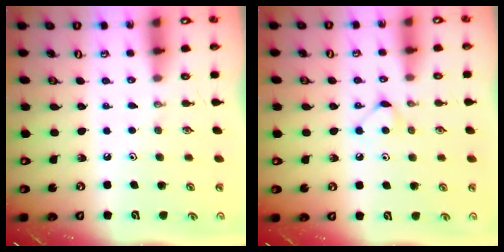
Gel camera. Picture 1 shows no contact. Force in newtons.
{"total": 4.7, "press": 4.7, "slide": 0.7}